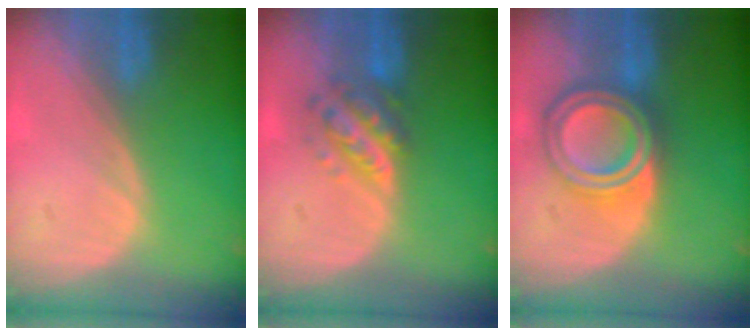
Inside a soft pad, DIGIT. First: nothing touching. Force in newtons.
{"total": 5.8, "press": 5.3, "slide": 2.4}
{"total": 8.1, "press": 8.1, "slide": 0.5}